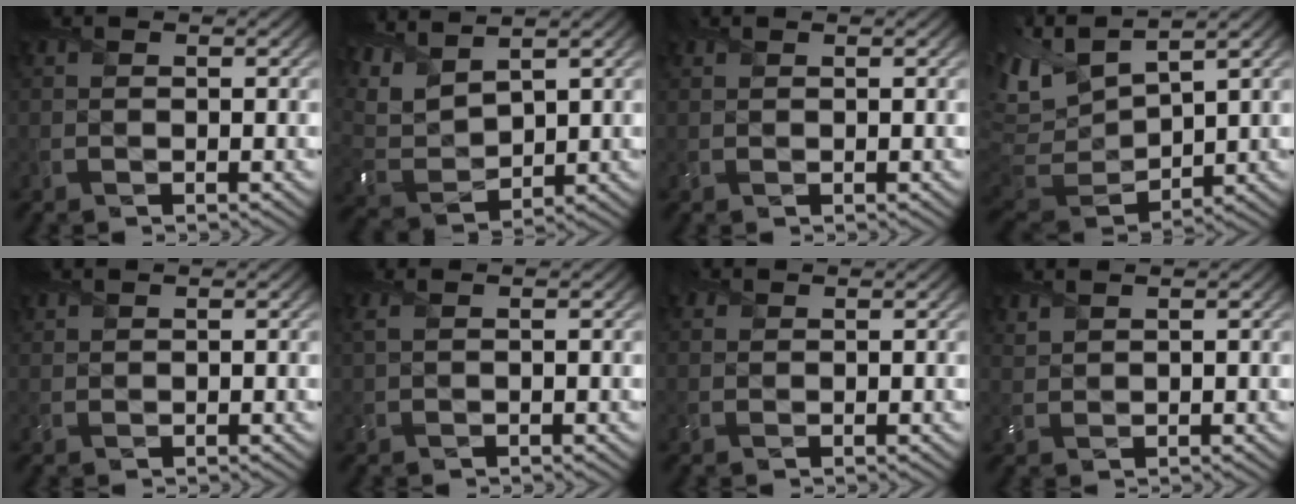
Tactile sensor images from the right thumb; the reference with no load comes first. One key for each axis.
{"total": 7.4, "fx": 4.9, "fy": 3.1, "fz": 4.7, "tx": -0.130, "ty": 0.012, "tz": 0.097}
{"total": 0.6, "fx": 0.6, "fy": 0.1, "fz": 0.1, "tx": -0.006, "ty": 0.003, "tz": 0.015}
{"total": 9.6, "fx": 4.8, "fy": 4.1, "fz": 7.2, "tx": -0.191, "ty": 0.007, "tz": 0.092}
{"total": 1.1, "fx": 1.1, "fy": 0.2, "fz": 0.2, "tx": -0.013, "ty": 0.004, "tz": 0.030}
{"total": 1.2, "fx": 0.7, "fy": 0.3, "fz": 0.9, "tx": -0.026, "ty": 0.005, "tz": 0.015}
{"total": 1.0, "fx": 0.8, "fy": 0.5, "fz": 0.2, "tx": -0.006, "ty": 0.002, "tz": 0.019}
{"total": 1.7, "fx": 1.6, "fy": 0.2, "fz": 0.4, "tx": -0.017, "ty": 0.005, "tz": 0.039}